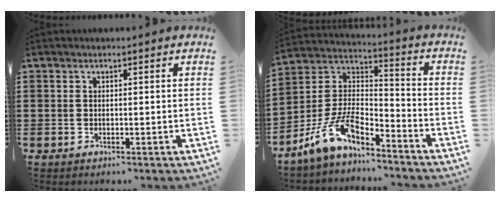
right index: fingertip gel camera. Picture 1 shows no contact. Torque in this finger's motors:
{"motor_torque": [1.75, 0.03, 0.46, 0.21]}